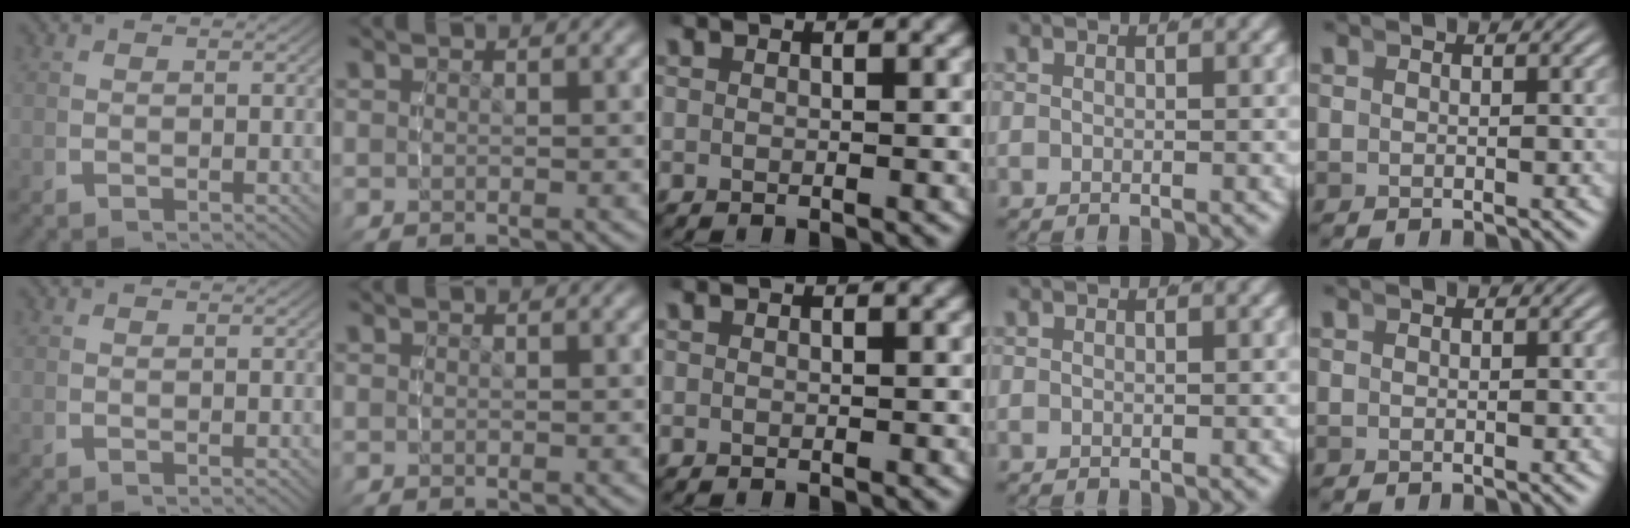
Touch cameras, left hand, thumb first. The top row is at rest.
{}